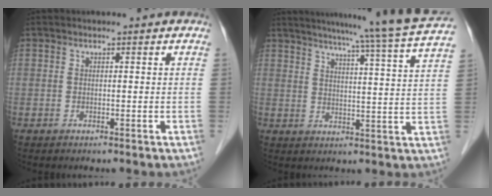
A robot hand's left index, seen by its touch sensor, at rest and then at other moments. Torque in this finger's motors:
{"motor_torque": [-0.02, -0.22, 0.14, 0.04]}